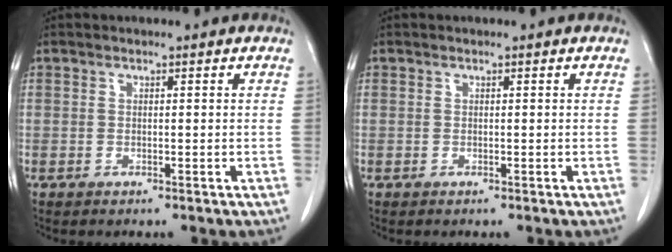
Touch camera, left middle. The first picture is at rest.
{"total": 0.0}